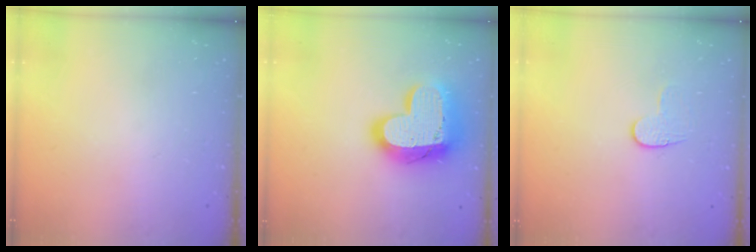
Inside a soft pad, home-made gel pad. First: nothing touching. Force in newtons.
{"total": 20.4, "press": 20.3, "slide": 1.6}
{"total": 6.8, "press": 6.8, "slide": 0.6}